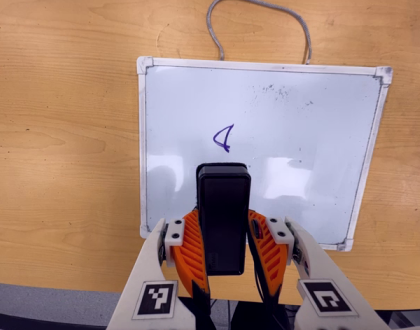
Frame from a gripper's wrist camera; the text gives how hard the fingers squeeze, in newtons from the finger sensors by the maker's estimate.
{"total": 6.0, "left": 5.0, "right": 7.0}